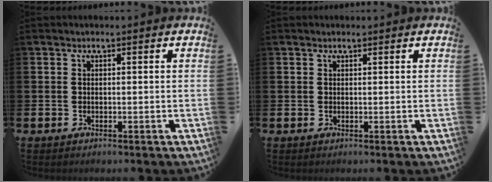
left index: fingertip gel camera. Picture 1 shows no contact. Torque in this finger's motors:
{"motor_torque": [0.81, -1.34, 0.00, 0.02]}